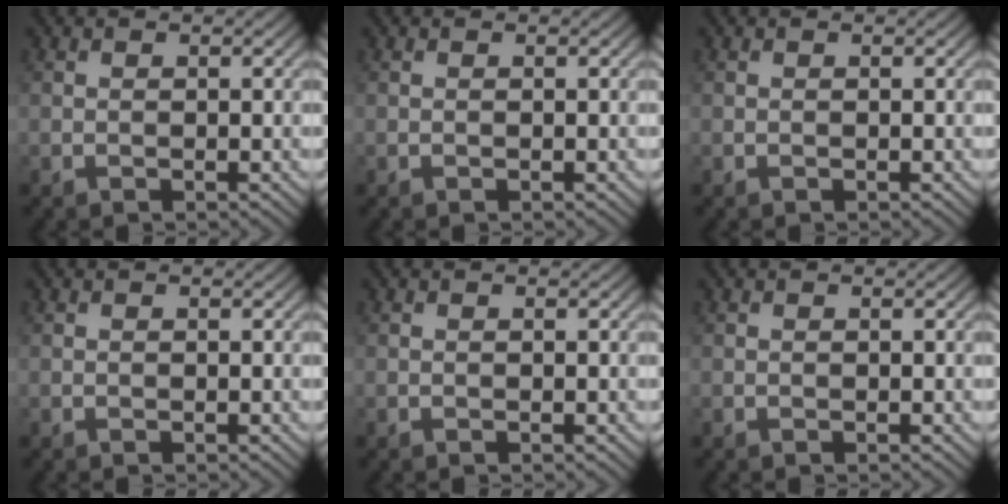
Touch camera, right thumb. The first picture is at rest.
{"total": 0.0}
{"total": 0.0}
{"total": 0.0}
{"total": 0.0}
{"total": 0.0}